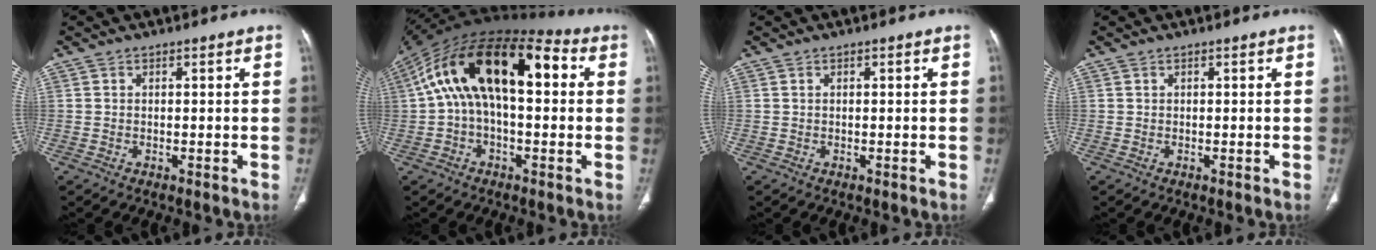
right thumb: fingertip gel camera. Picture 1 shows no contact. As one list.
[{"total": 21.8, "force": [3.6, 10.7, 18.6], "torque": [-0.315, 0.054, 0.047]}, {"total": 0.0}, {"total": 0.0}]